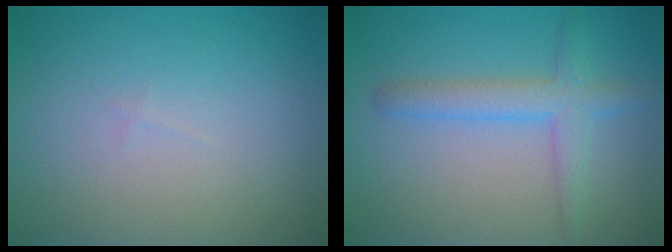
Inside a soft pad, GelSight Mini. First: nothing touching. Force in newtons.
{"total": 3.3, "press": 3.3, "slide": 0.2}